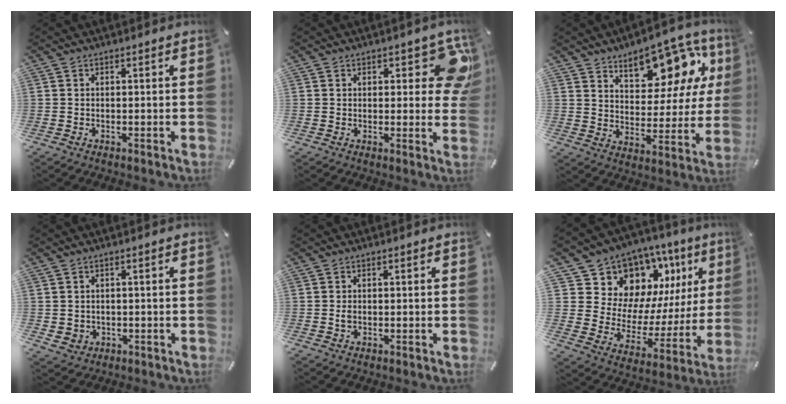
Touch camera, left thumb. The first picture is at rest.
{"total": 10.8, "force": [5.2, 5.1, 7.9], "torque": [-0.074, -0.029, 0.087]}
{"total": 14.9, "force": [11.0, 7.9, 6.3], "torque": [-0.087, -0.087, 0.192]}
{"total": 2.5, "force": [-0.1, 2.4, 0.4], "torque": [-0.008, 0.003, -0.001]}
{"total": 1.0, "force": [-0.1, 0.7, 0.6], "torque": [-0.014, 0.001, -0.003]}
{"total": 12.5, "force": [9.1, 8.4, 1.9], "torque": [-0.023, -0.110, 0.168]}